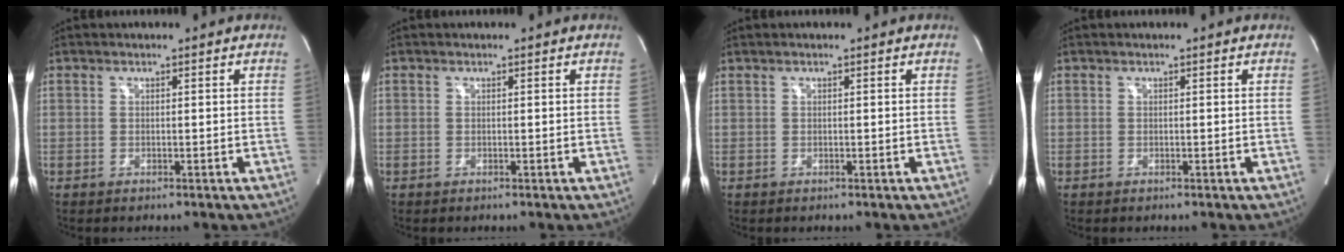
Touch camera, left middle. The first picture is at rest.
{"total": 0.5, "force": [-0.2, -0.3, -0.4], "torque": [0.008, -0.003, -0.004]}
{"total": 0.0}
{"total": 0.0}